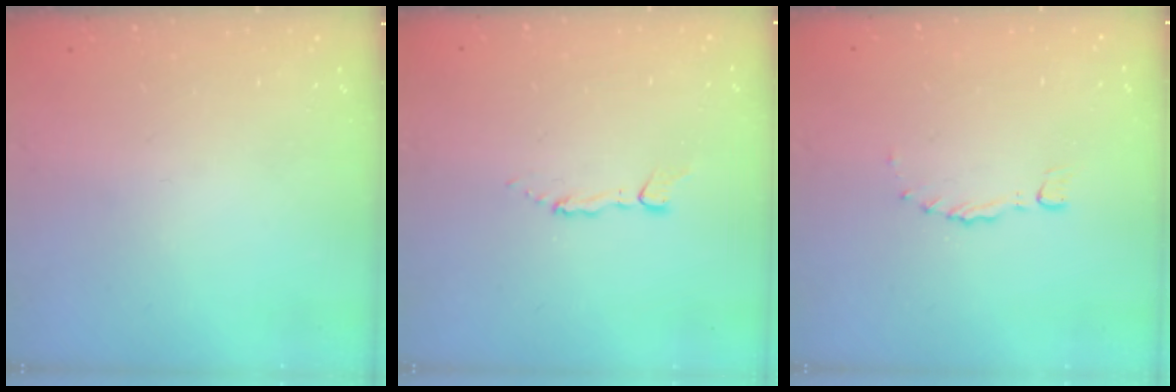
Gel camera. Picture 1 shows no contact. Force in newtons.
{"total": 3.0, "press": 3.0, "slide": 0.2}
{"total": 0.0}